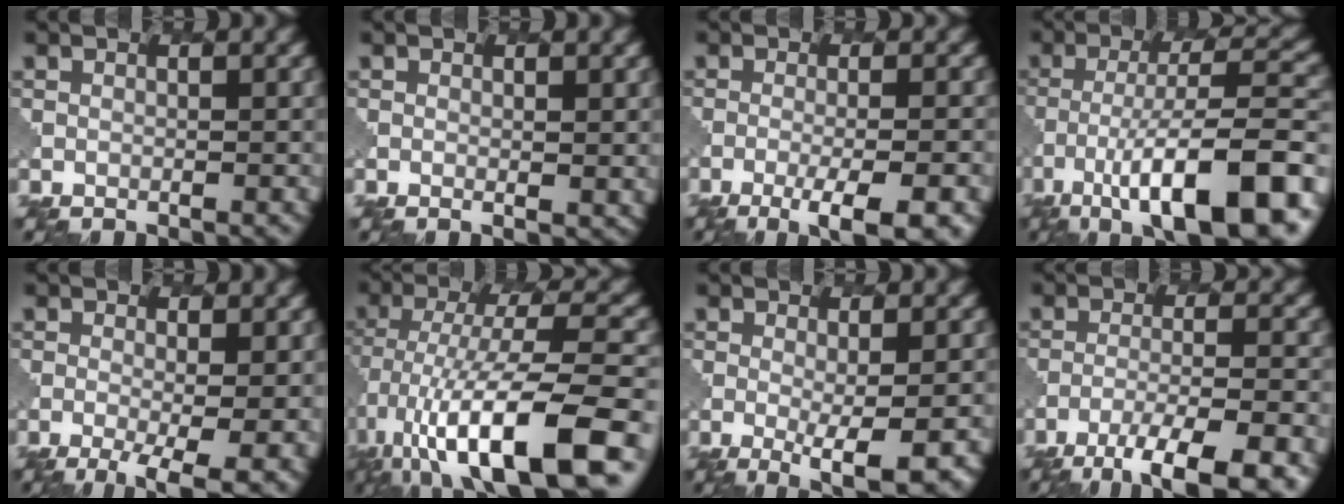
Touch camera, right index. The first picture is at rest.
{"total": 1.2, "force": [0.3, 0.4, 1.1], "torque": [-0.017, -0.006, 0.006]}
{"total": 6.1, "force": [-3.3, 1.5, 4.9], "torque": [-0.071, -0.004, -0.047]}
{"total": 13.7, "force": [-7.4, 3.7, 10.9], "torque": [-0.180, 0.005, -0.119]}
{"total": 7.4, "force": [-2.7, 2.6, 6.3], "torque": [-0.090, -0.014, -0.028]}
{"total": 13.0, "force": [-5.1, 4.3, 11.2], "torque": [-0.207, 0.010, -0.081]}
{"total": 5.0, "force": [-1.3, 1.1, 4.7], "torque": [-0.070, -0.012, -0.016]}
{"total": 9.1, "force": [-6.2, 1.9, 6.4], "torque": [-0.100, -0.004, -0.095]}